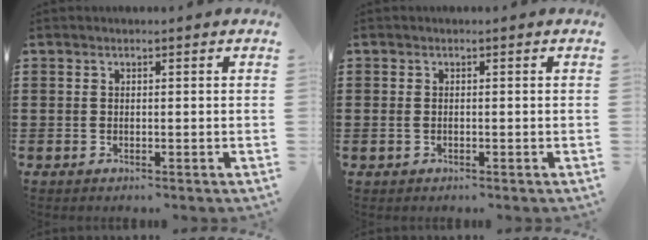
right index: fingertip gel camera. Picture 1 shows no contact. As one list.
[{"total": 0.6, "force": [-0.1, 0.4, 0.5], "torque": [-0.012, 0.000, -0.001]}]